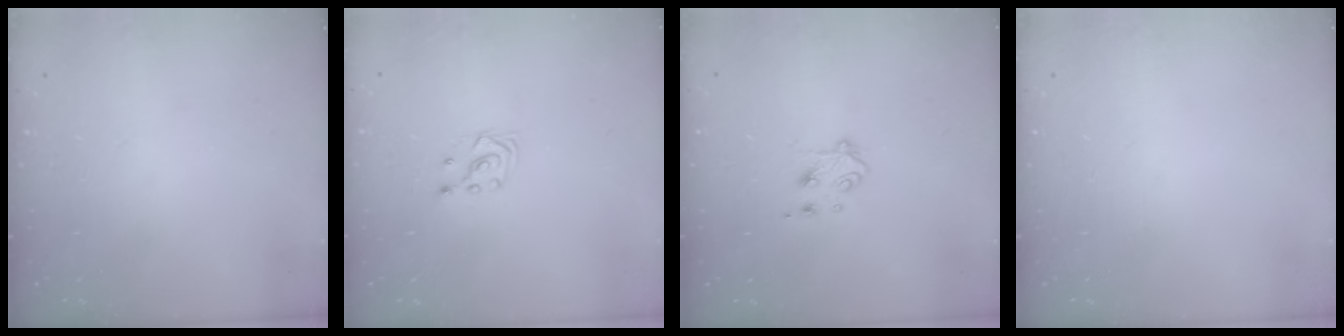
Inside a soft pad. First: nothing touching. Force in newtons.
{"total": 2.9, "press": 2.9, "slide": 0.3}
{"total": 4.8, "press": 4.8, "slide": 0.6}
{"total": 0.0}